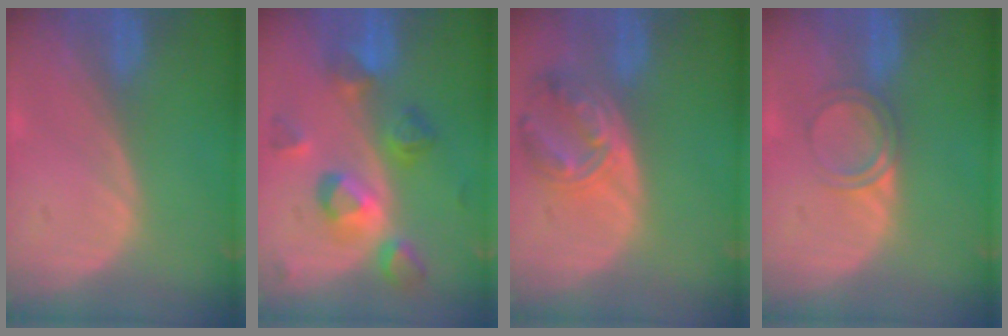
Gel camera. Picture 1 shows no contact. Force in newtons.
{"total": 8.4, "press": 8.4, "slide": 0.3}
{"total": 8.0, "press": 7.0, "slide": 3.9}
{"total": 3.0, "press": 3.0, "slide": 0.3}